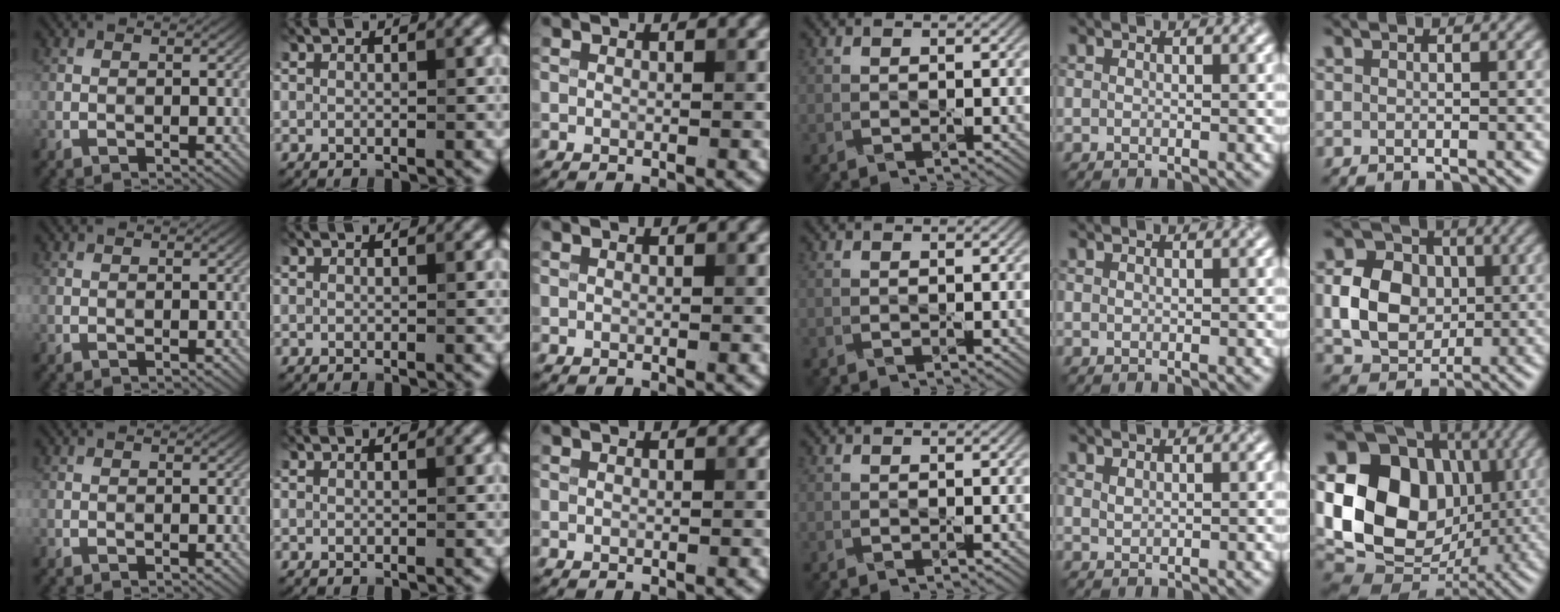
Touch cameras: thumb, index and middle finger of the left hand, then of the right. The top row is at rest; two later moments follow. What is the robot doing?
{"motion": "press", "object": "small bumper sticker"}